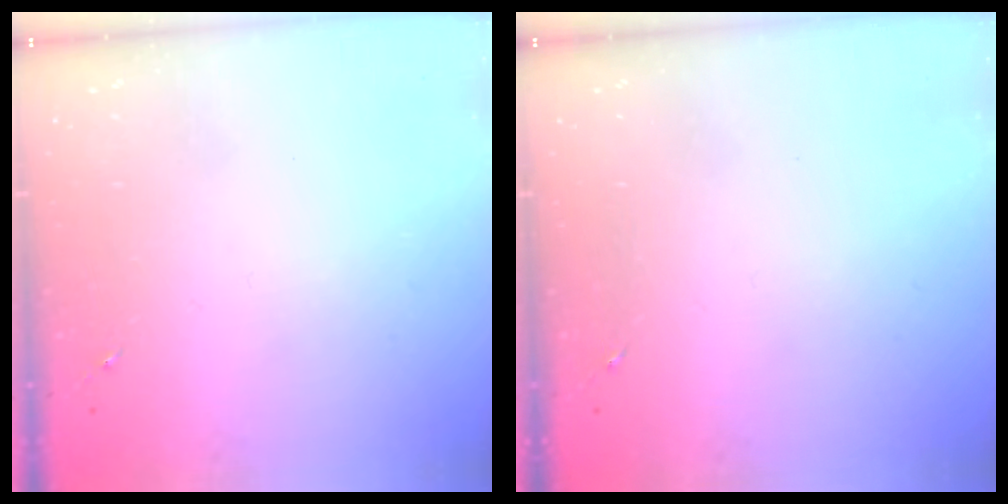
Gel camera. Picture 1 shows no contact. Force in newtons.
{"total": 0.0}